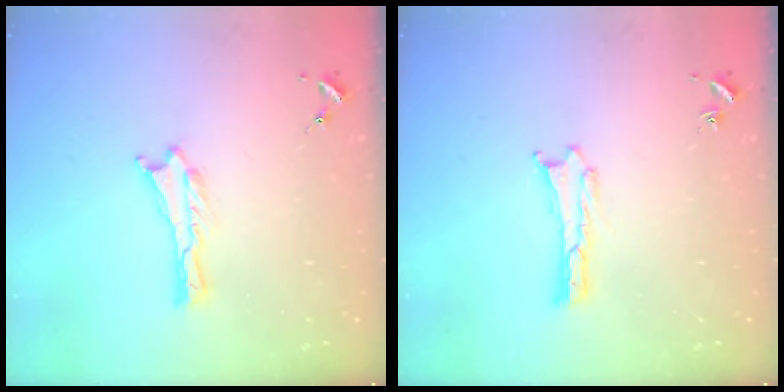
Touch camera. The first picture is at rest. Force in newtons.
{"total": 0.0}